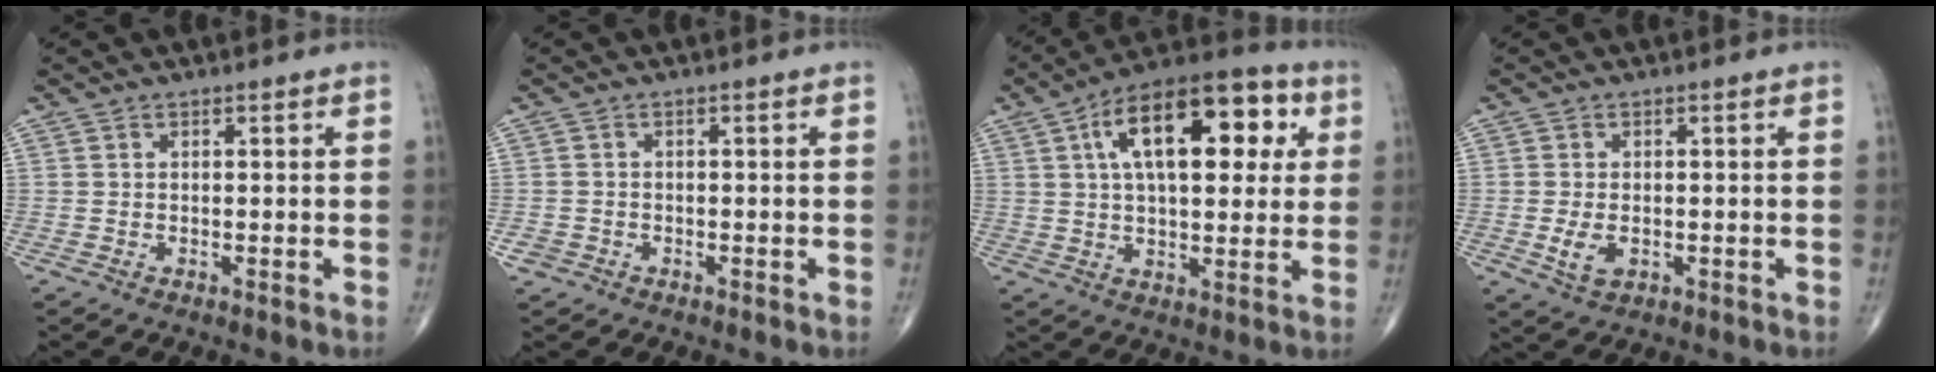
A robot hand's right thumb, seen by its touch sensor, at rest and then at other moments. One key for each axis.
{"total": 1.8, "fx": -0.9, "fy": 1.5, "fz": 0.5, "tx": -0.008, "ty": 0.006, "tz": -0.016}
{"total": 20.2, "fx": 6.0, "fy": 9.7, "fz": 16.7, "tx": -0.230, "ty": 0.017, "tz": 0.082}
{"total": 3.9, "fx": -0.7, "fy": 2.3, "fz": 3.0, "tx": -0.059, "ty": -0.007, "tz": -0.008}